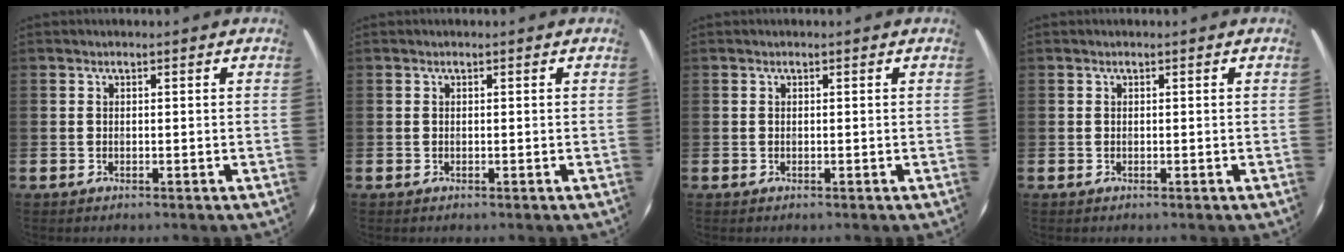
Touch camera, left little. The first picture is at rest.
{"total": 0.0}
{"total": 0.0}
{"total": 0.0}